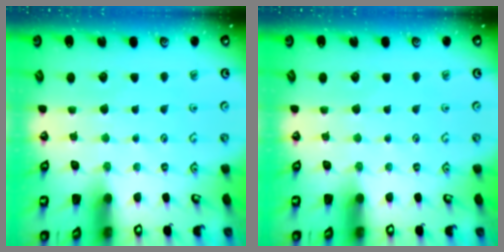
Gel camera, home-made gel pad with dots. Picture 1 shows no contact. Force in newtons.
{"total": 0.0}